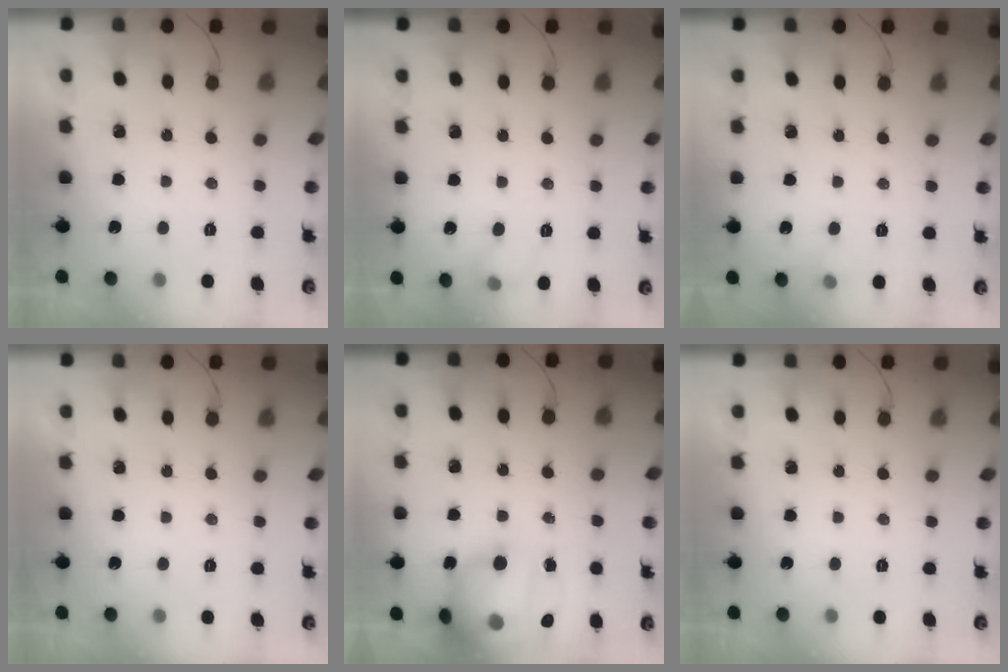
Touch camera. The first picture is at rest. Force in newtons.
{"total": 6.9, "press": 6.5, "slide": 2.2}
{"total": 3.5, "press": 3.4, "slide": 1.0}
{"total": 0.0}
{"total": 22.1, "press": 21.7, "slide": 3.9}
{"total": 0.0}